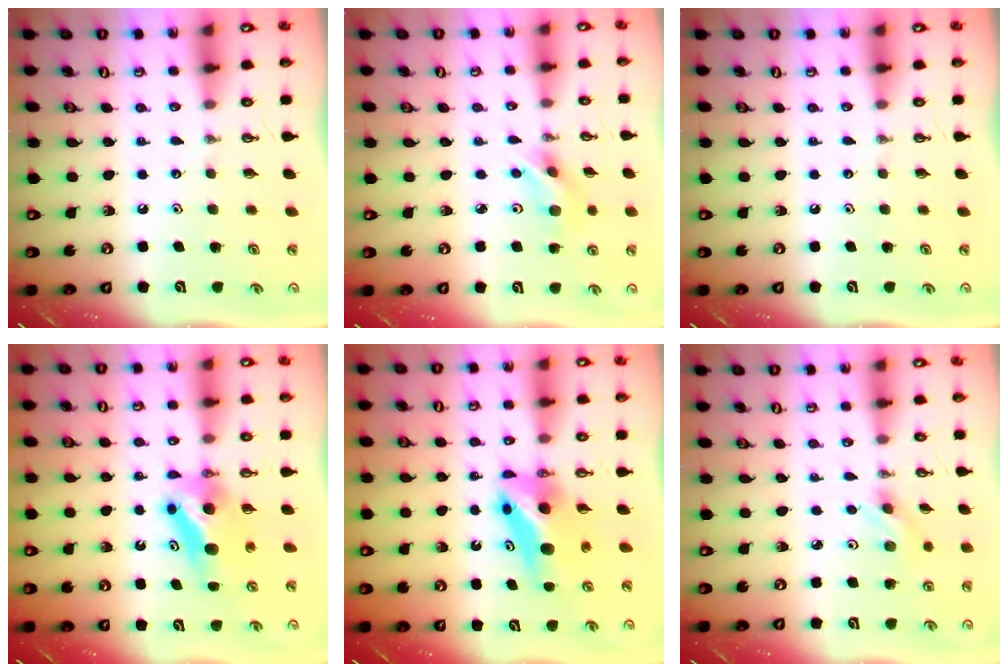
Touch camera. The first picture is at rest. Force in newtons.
{"total": 6.7, "press": 5.0, "slide": 4.4}
{"total": 0.0}
{"total": 9.2, "press": 8.9, "slide": 2.0}
{"total": 6.6, "press": 6.5, "slide": 0.8}
{"total": 2.6, "press": 2.3, "slide": 1.1}